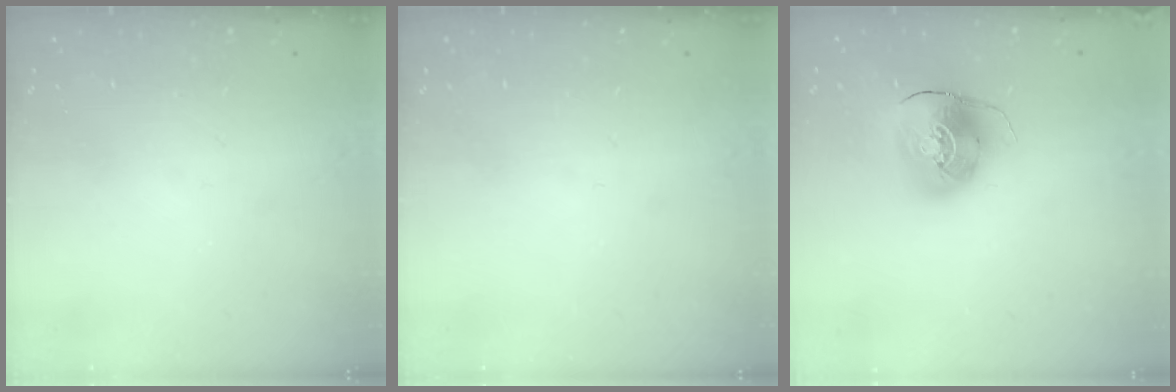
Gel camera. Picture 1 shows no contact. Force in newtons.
{"total": 0.0}
{"total": 10.0, "press": 9.9, "slide": 1.5}